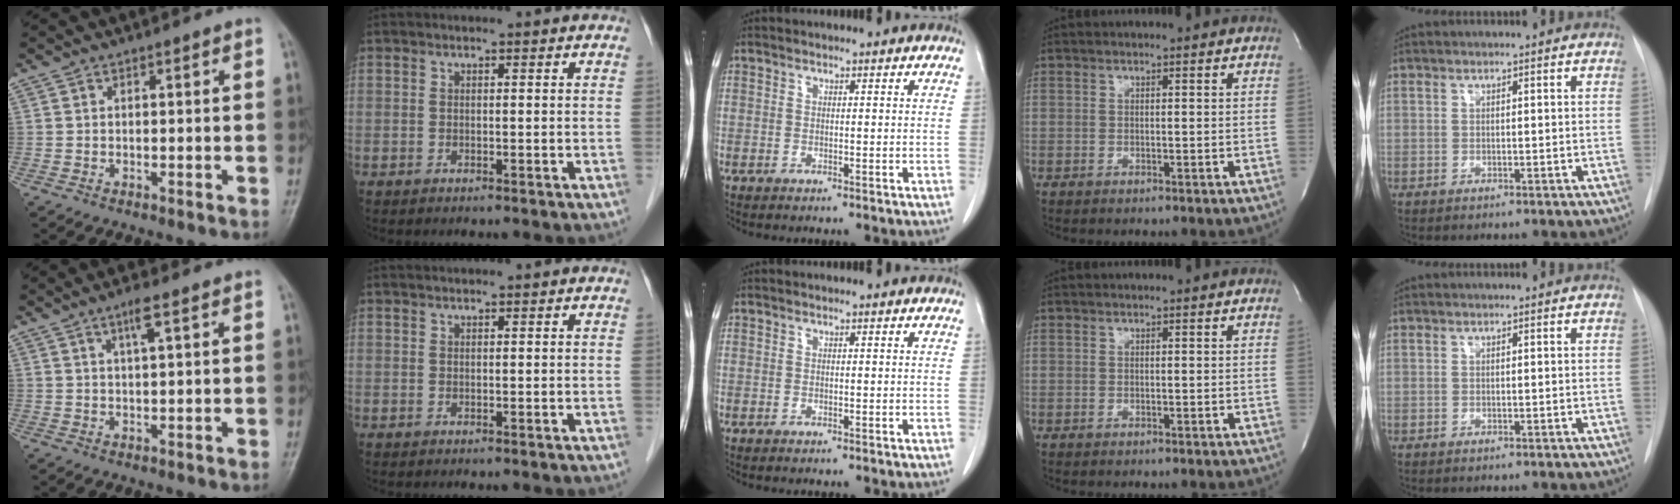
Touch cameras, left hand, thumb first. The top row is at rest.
{"thumb": {"total": 3.3, "force": [1.7, 0.4, 2.8], "torque": [-0.057, -0.002, 0.035]}}